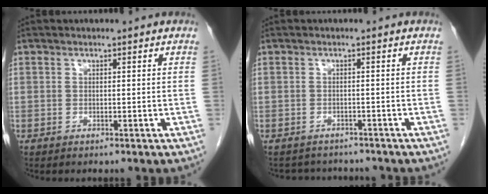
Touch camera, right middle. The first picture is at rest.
{"total": 4.7, "force": [-4.4, 1.7, 0.3], "torque": [-0.003, 0.003, -0.055]}